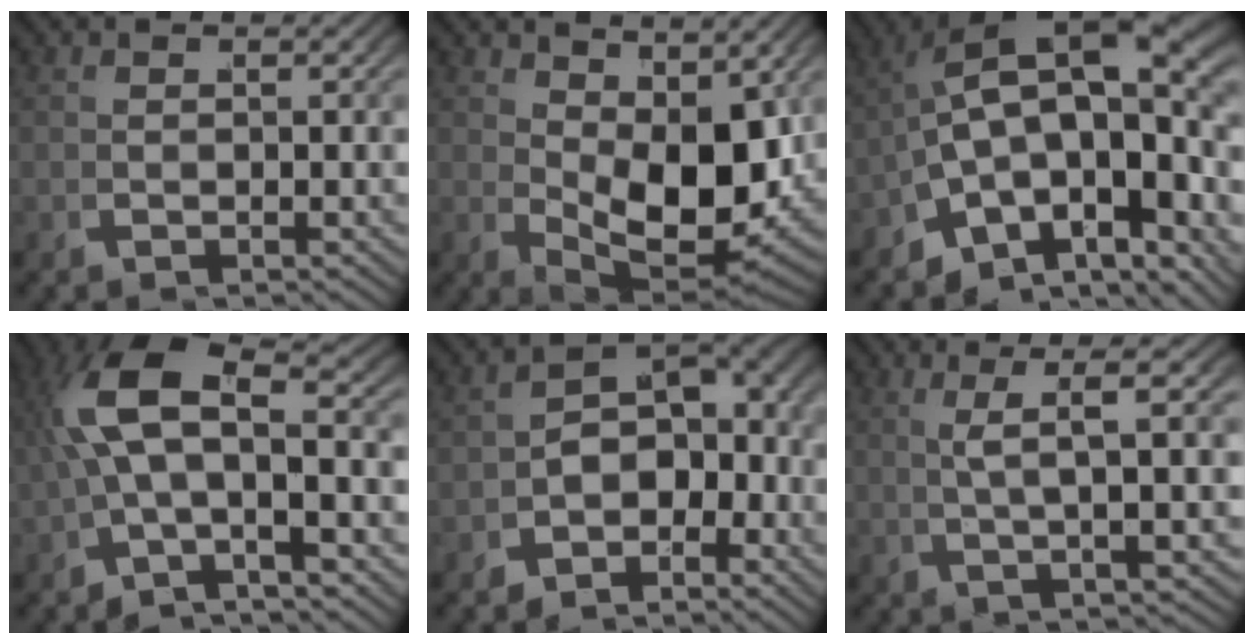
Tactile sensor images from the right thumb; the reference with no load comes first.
{"total": 10.0, "force": [1.6, 5.4, 8.2], "torque": [-0.146, -0.039, 0.048]}
{"total": 15.7, "force": [-1.5, 10.3, 11.7], "torque": [-0.223, -0.056, -0.005]}
{"total": 8.8, "force": [0.5, 4.8, 7.3], "torque": [-0.162, -0.010, 0.013]}
{"total": 7.6, "force": [-0.6, 5.1, 5.6], "torque": [-0.080, -0.008, -0.009]}
{"total": 6.0, "force": [2.6, 0.5, 5.4], "torque": [-0.081, 0.023, 0.039]}